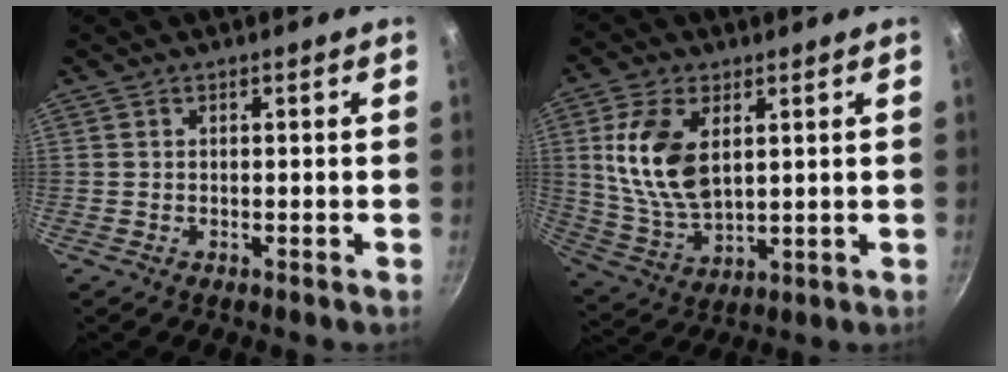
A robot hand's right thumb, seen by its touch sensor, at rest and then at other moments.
{"total": 13.8, "force": [3.5, 7.6, 11.0], "torque": [-0.216, -0.014, 0.079]}